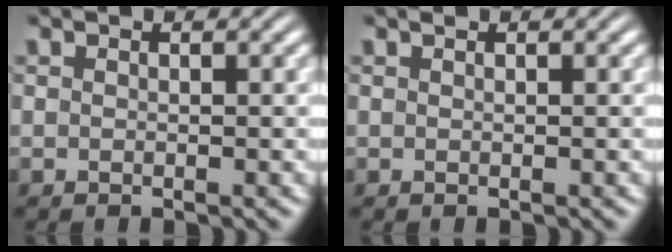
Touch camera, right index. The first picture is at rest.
{"total": 0.0}